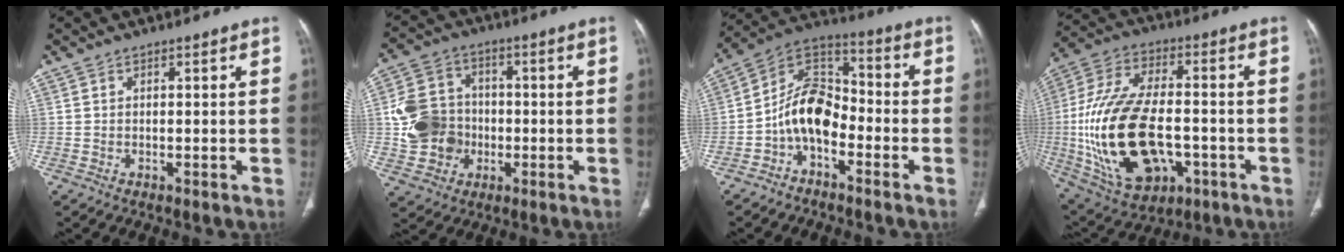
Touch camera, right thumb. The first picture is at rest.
{"total": 12.9, "force": [-1.4, 11.4, 5.9], "torque": [-0.091, 0.018, -0.026]}
{"total": 11.2, "force": [-4.0, 7.1, 7.7], "torque": [-0.120, 0.068, -0.087]}
{"total": 25.5, "force": [-4.5, 14.5, 20.5], "torque": [-0.414, 0.011, -0.055]}